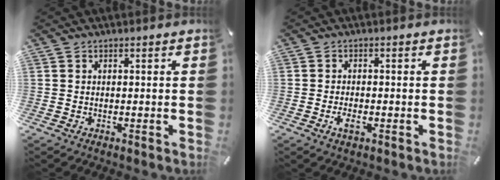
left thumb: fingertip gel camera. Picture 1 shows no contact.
{"total": 2.9, "force": [-1.2, 1.4, 2.2], "torque": [-0.045, 0.002, -0.022]}